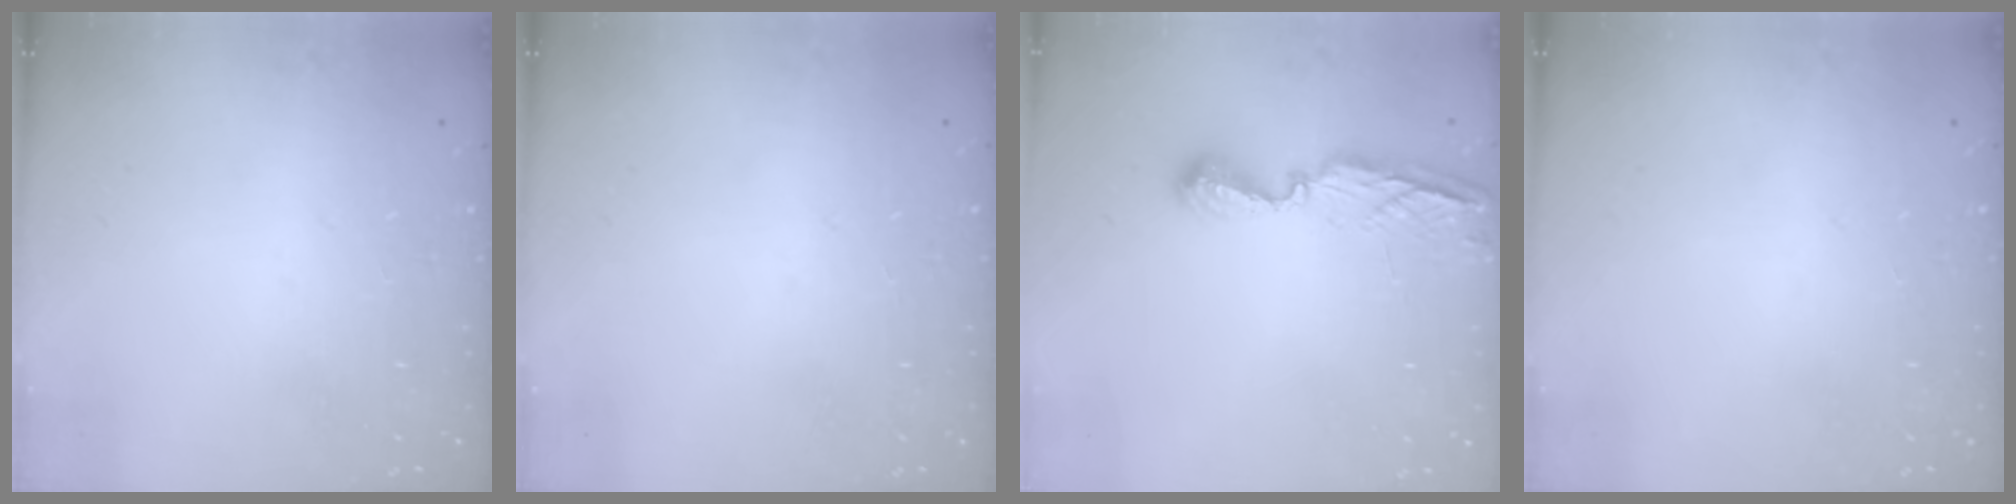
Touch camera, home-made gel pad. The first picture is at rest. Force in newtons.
{"total": 0.0}
{"total": 8.0, "press": 7.9, "slide": 1.0}
{"total": 0.0}